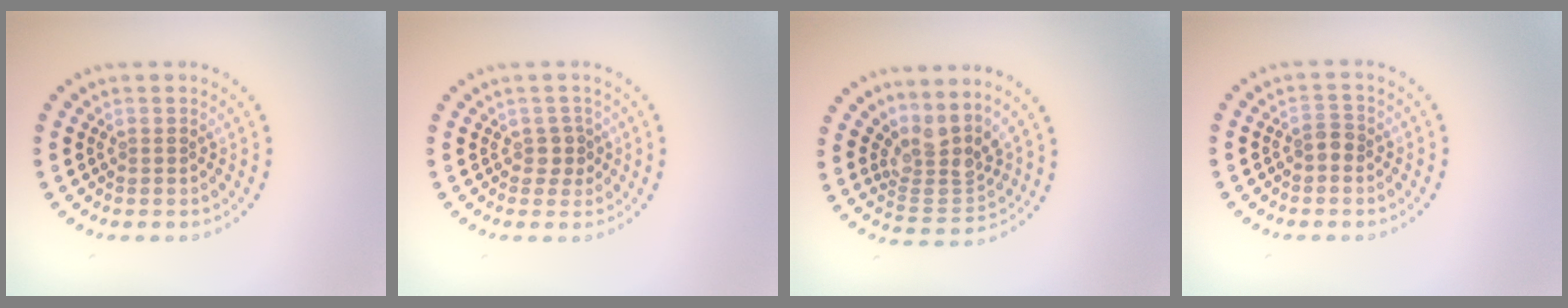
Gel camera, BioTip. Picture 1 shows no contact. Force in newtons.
{"total": 1.5, "press": 1.3, "slide": 0.8}
{"total": 3.7, "press": 2.5, "slide": 2.8}
{"total": 1.2, "press": 1.2, "slide": 0.3}